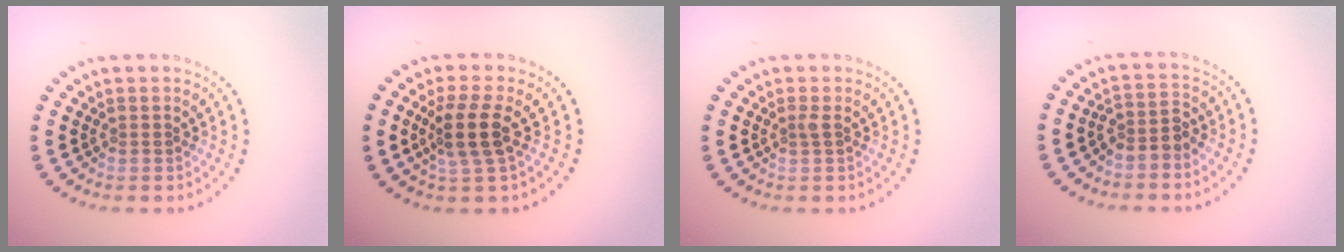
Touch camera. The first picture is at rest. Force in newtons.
{"total": 3.5, "press": 2.9, "slide": 1.9}
{"total": 0.6, "press": 0.5, "slide": 0.3}
{"total": 2.1, "press": 1.7, "slide": 1.4}